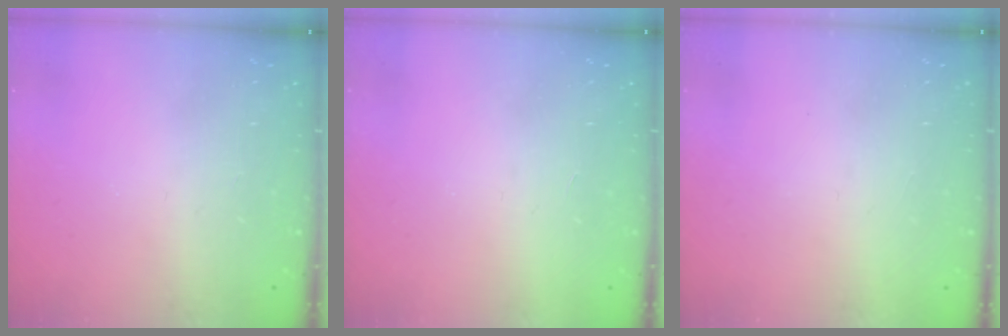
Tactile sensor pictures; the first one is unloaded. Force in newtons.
{"total": 1.5, "press": 1.5, "slide": 0.1}
{"total": 1.5, "press": 1.5, "slide": 0.1}